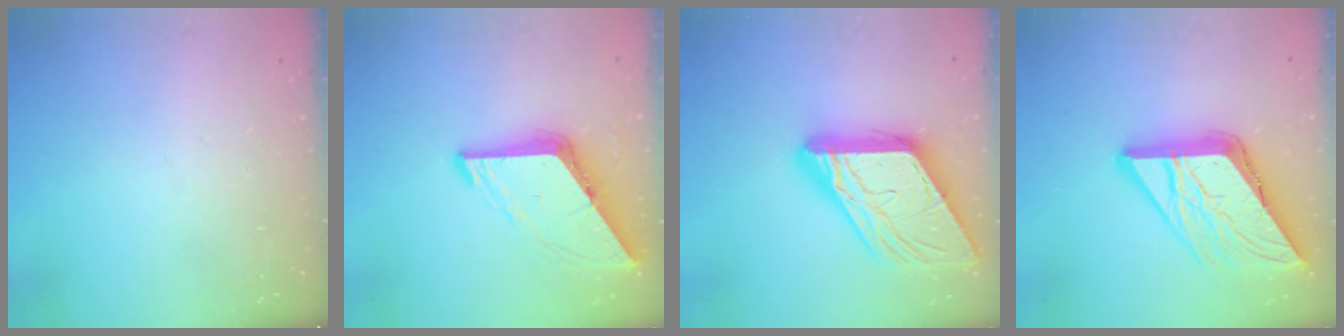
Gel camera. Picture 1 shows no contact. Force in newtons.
{"total": 8.6, "press": 8.5, "slide": 1.1}
{"total": 17.5, "press": 17.4, "slide": 1.8}
{"total": 16.6, "press": 16.5, "slide": 1.7}